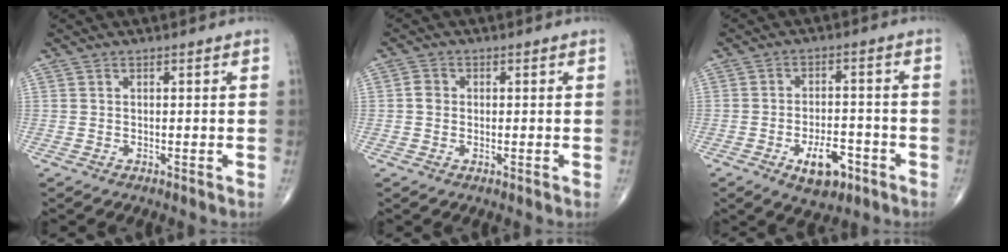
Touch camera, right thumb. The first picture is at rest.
{"total": 2.0, "force": [0.0, 1.7, 0.9], "torque": [-0.009, 0.003, -0.004]}
{"total": 7.9, "force": [-3.9, 4.1, 5.5], "torque": [-0.067, 0.023, -0.057]}